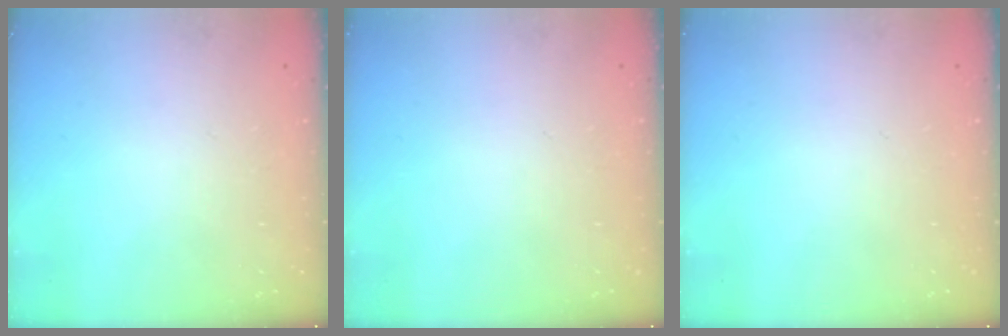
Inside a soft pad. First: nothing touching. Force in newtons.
{"total": 0.0}
{"total": 0.0}